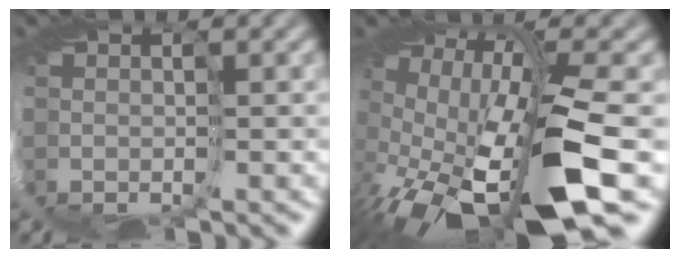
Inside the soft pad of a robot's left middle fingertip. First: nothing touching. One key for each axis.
{"total": 12.7, "fx": -5.7, "fy": 4.0, "fz": 10.6, "tx": -0.227, "ty": -0.046, "tz": -0.094}